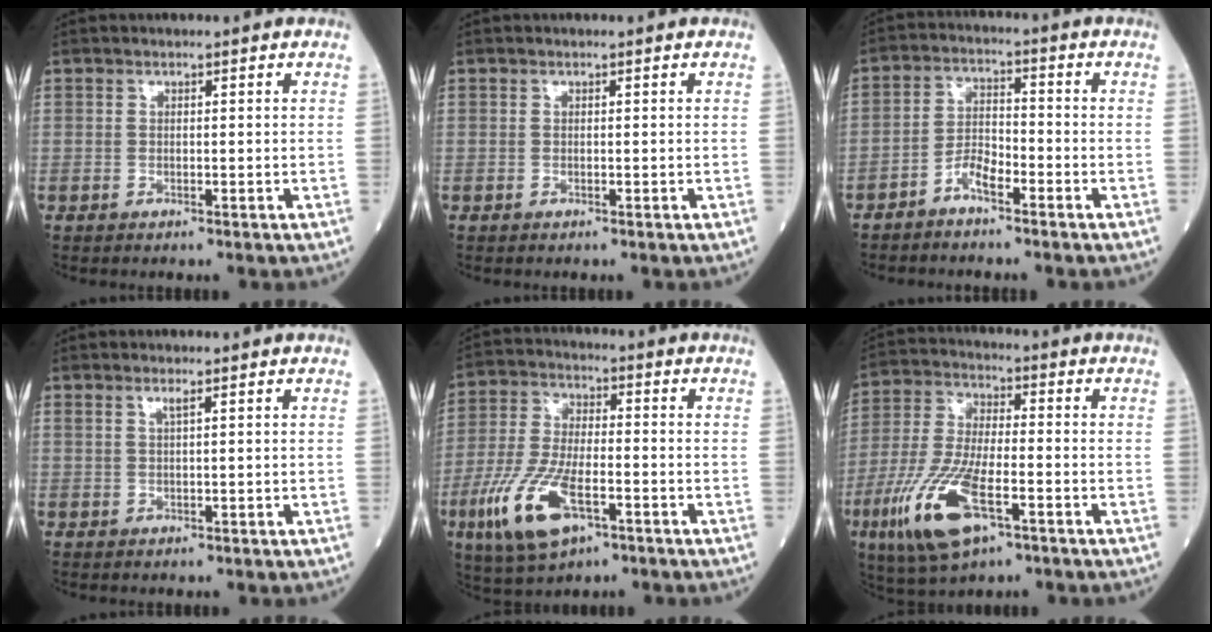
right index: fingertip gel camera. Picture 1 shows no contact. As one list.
[{"total": 0.0}, {"total": 4.2, "force": [-3.1, 1.3, 2.6], "torque": [-0.051, 0.009, -0.061]}, {"total": 1.1, "force": [0.7, -0.2, 0.8], "torque": [-0.021, 0.000, 0.014]}, {"total": 12.5, "force": [-5.4, 4.6, 10.3], "torque": [-0.223, -0.014, -0.097]}, {"total": 13.6, "force": [-6.0, 4.2, 11.5], "torque": [-0.248, -0.019, -0.107]}]